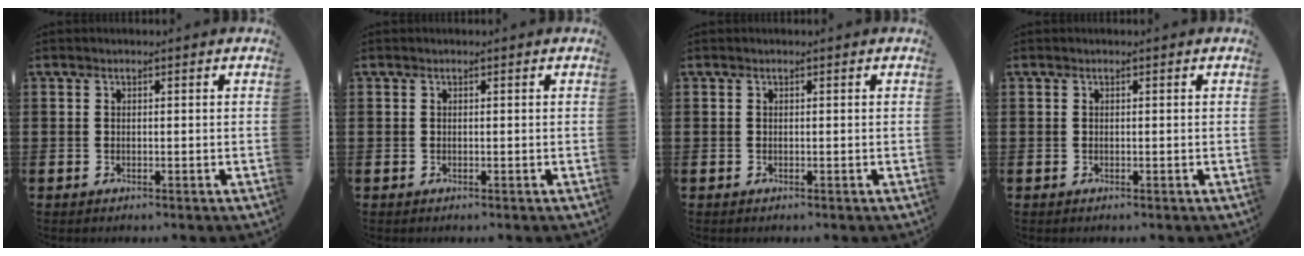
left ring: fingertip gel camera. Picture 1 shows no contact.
{"total": 0.0}
{"total": 0.0}
{"total": 0.0}